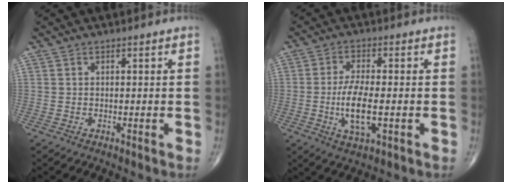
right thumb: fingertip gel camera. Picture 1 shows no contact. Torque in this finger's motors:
{"motor_torque": [0.65, 1.89, 0.90, -0.04, 0.39]}